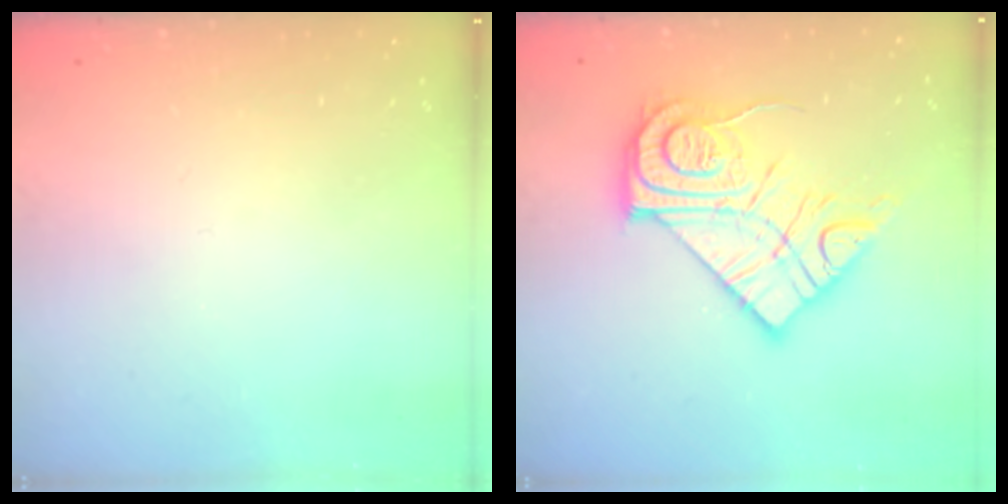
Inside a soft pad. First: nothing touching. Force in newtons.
{"total": 18.2, "press": 18.1, "slide": 1.2}